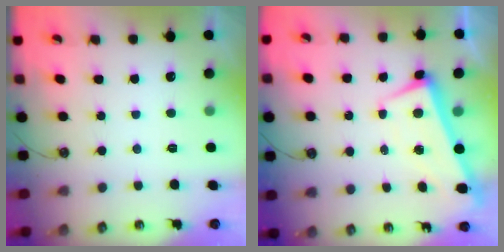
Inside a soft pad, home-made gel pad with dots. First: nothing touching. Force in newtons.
{"total": 1.5, "press": 0.4, "slide": 1.5}